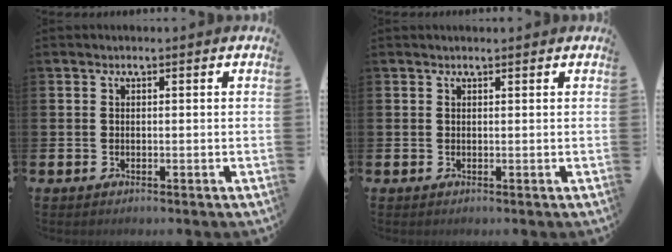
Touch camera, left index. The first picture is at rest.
{"total": 0.5, "force": [0.5, 0.0, 0.1], "torque": [-0.003, 0.000, 0.010]}